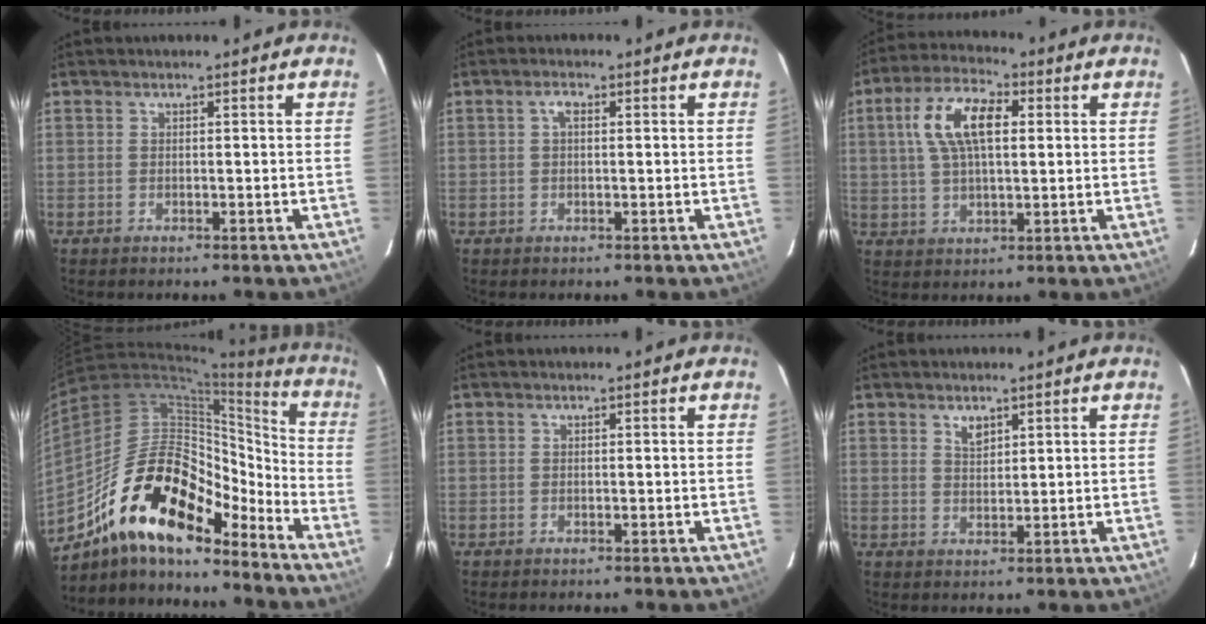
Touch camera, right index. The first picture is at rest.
{"total": 0.9, "force": [0.2, 0.2, 0.9], "torque": [-0.021, 0.006, 0.001]}
{"total": 11.4, "force": [2.7, 5.2, 9.8], "torque": [-0.188, 0.024, 0.047]}
{"total": 21.2, "force": [-14.5, 7.6, 13.4], "torque": [-0.236, -0.005, -0.267]}
{"total": 0.0}
{"total": 1.8, "force": [1.4, 0.8, 0.8], "torque": [-0.012, 0.001, 0.026]}